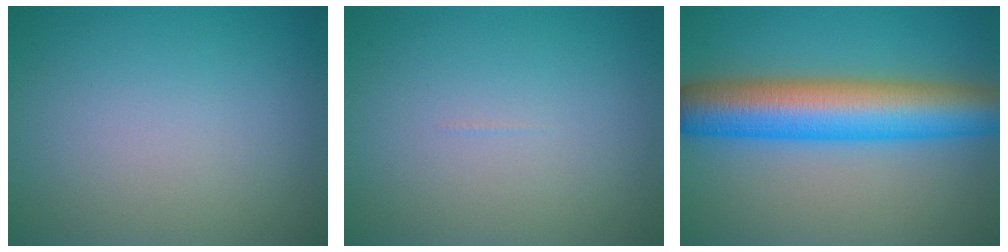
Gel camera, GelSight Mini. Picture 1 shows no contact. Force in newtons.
{"total": 0.0}
{"total": 10.2, "press": 10.2, "slide": 0.1}